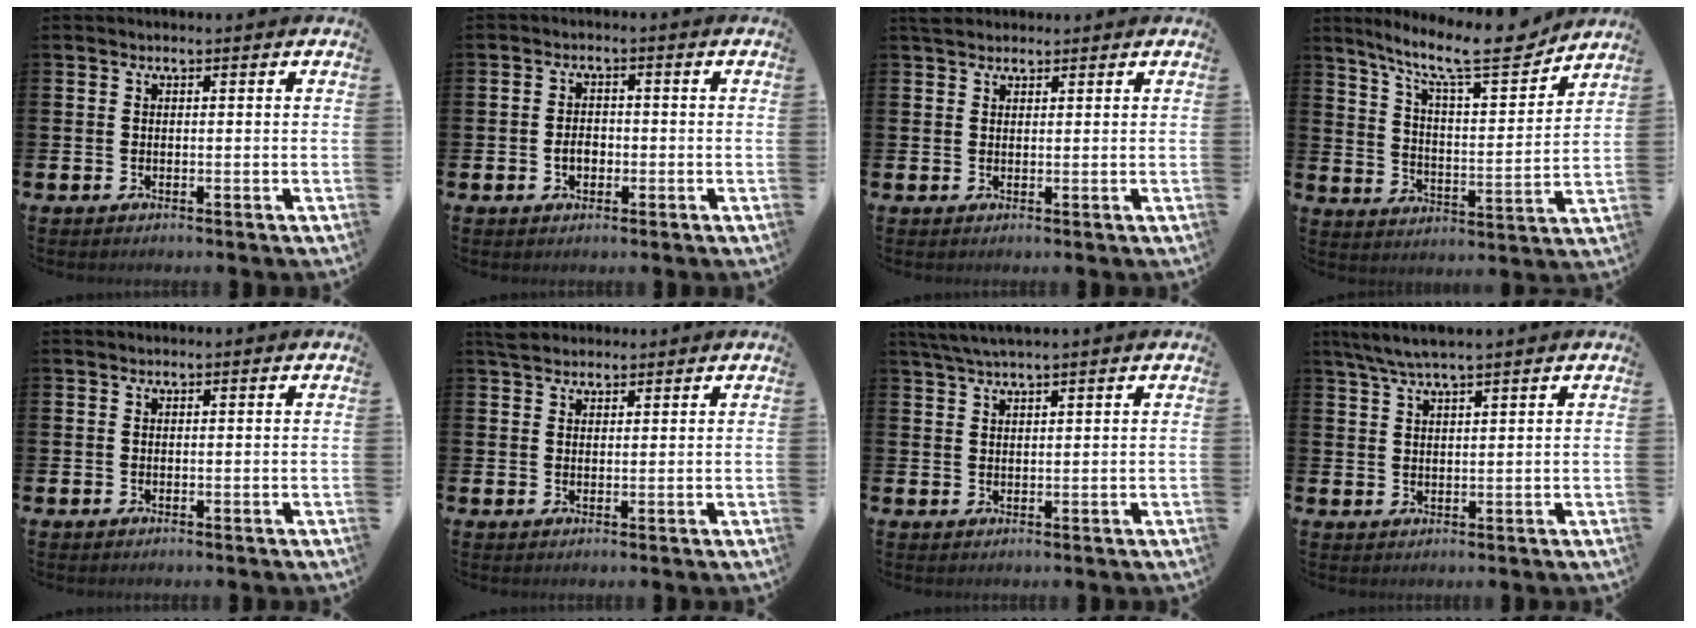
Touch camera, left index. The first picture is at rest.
{"total": 2.5, "force": [-0.7, 1.8, 1.6], "torque": [-0.021, 0.002, -0.017]}
{"total": 2.0, "force": [1.8, 0.8, 0.3], "torque": [-0.001, 0.002, 0.032]}
{"total": 11.6, "force": [9.8, 1.9, 5.9], "torque": [-0.131, -0.066, 0.161]}
{"total": 0.0}
{"total": 2.7, "force": [2.5, 0.9, 0.3], "torque": [-0.004, -0.005, 0.046]}
{"total": 3.1, "force": [2.7, -0.1, 1.4], "torque": [-0.039, 0.000, 0.052]}
{"total": 4.5, "force": [3.9, 0.1, 2.2], "torque": [-0.058, -0.005, 0.073]}